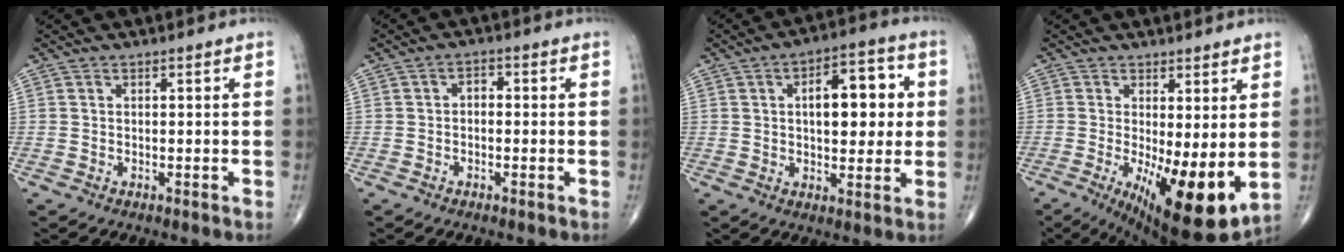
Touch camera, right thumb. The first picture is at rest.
{"total": 2.1, "force": [-0.2, 1.4, 1.5], "torque": [-0.014, 0.011, -0.010]}
{"total": 12.8, "force": [2.1, 6.4, 10.8], "torque": [-0.118, 0.011, 0.028]}
{"total": 13.8, "force": [-1.7, 4.3, 13.0], "torque": [-0.198, -0.032, -0.012]}